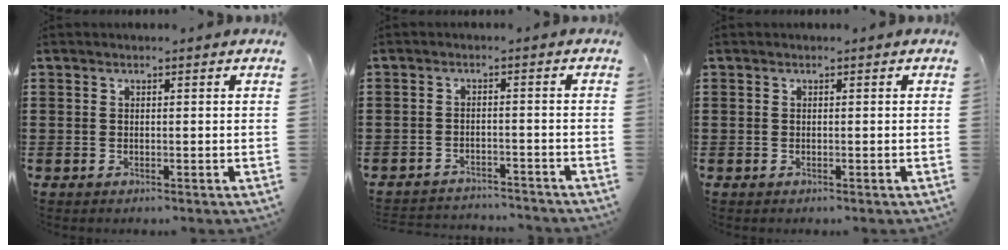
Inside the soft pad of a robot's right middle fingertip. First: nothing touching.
{"total": 2.6, "force": [-2.6, 0.2, 0.0], "torque": [-0.007, 0.000, -0.057]}
{"total": 0.0}